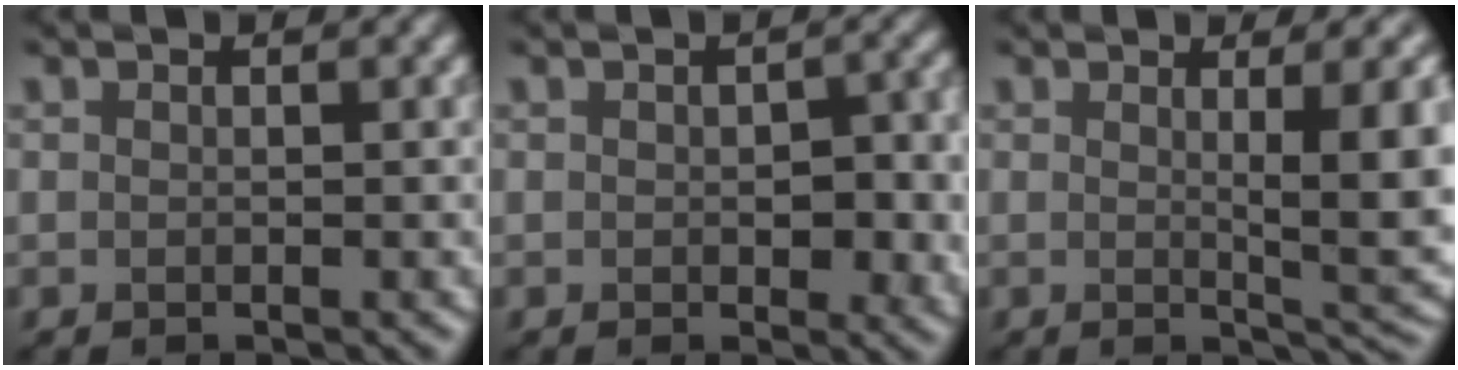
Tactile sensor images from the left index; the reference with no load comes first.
{"total": 3.6, "force": [-0.1, 2.0, 3.1], "torque": [-0.036, -0.005, -0.001]}
{"total": 7.4, "force": [0.6, 1.7, 7.1], "torque": [-0.081, -0.008, 0.012]}